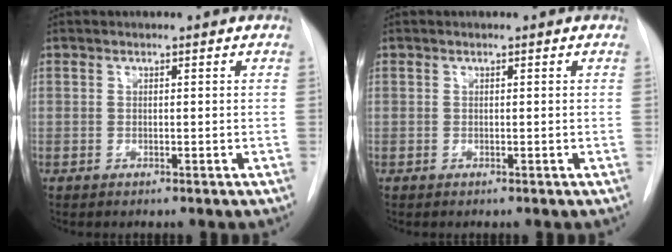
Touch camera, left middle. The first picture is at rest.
{"total": 0.0}